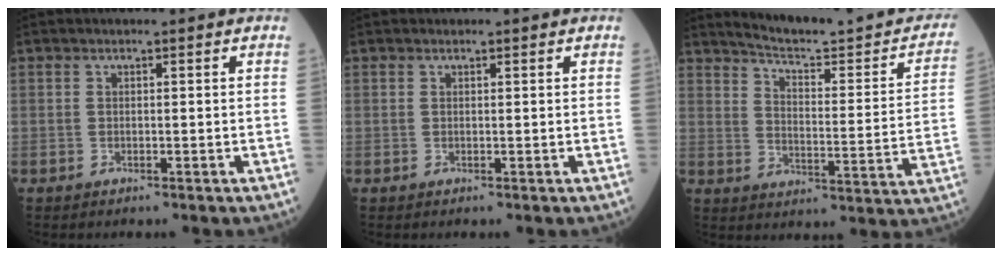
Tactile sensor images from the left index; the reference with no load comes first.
{"total": 0.0}
{"total": 18.3, "force": [16.5, 1.9, 7.6], "torque": [-0.097, -0.057, 0.208]}